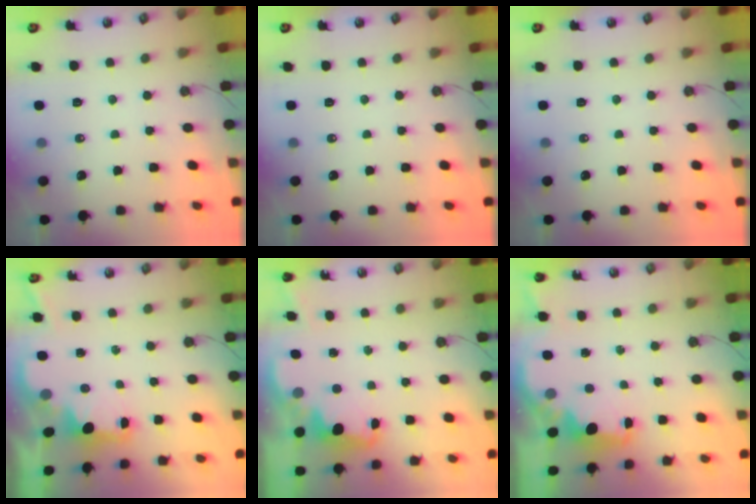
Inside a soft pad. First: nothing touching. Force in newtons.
{"total": 0.0}
{"total": 0.0}
{"total": 2.2, "press": 2.0, "slide": 0.8}
{"total": 2.4, "press": 2.3, "slide": 0.5}
{"total": 2.6, "press": 2.5, "slide": 0.8}